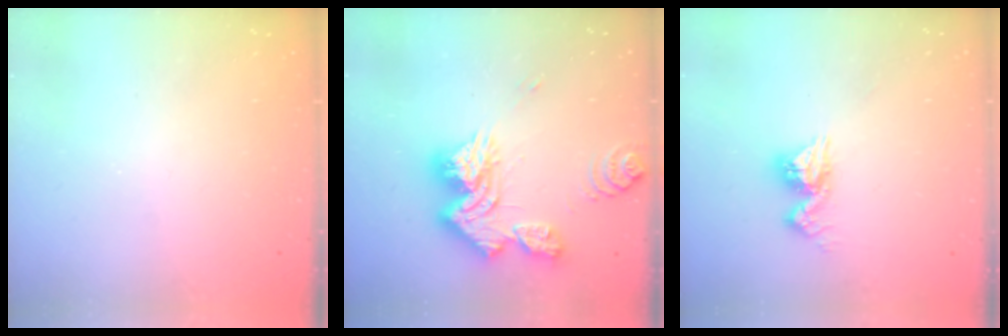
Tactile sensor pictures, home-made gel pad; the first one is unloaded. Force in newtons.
{"total": 18.7, "press": 18.6, "slide": 1.9}
{"total": 9.3, "press": 9.3, "slide": 0.6}